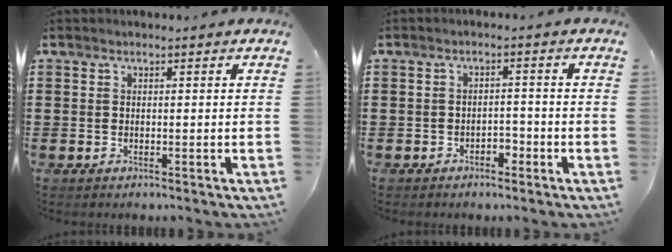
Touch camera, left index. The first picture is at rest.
{"total": 1.9, "force": [-1.6, 0.9, 0.6], "torque": [-0.019, 0.001, -0.036]}